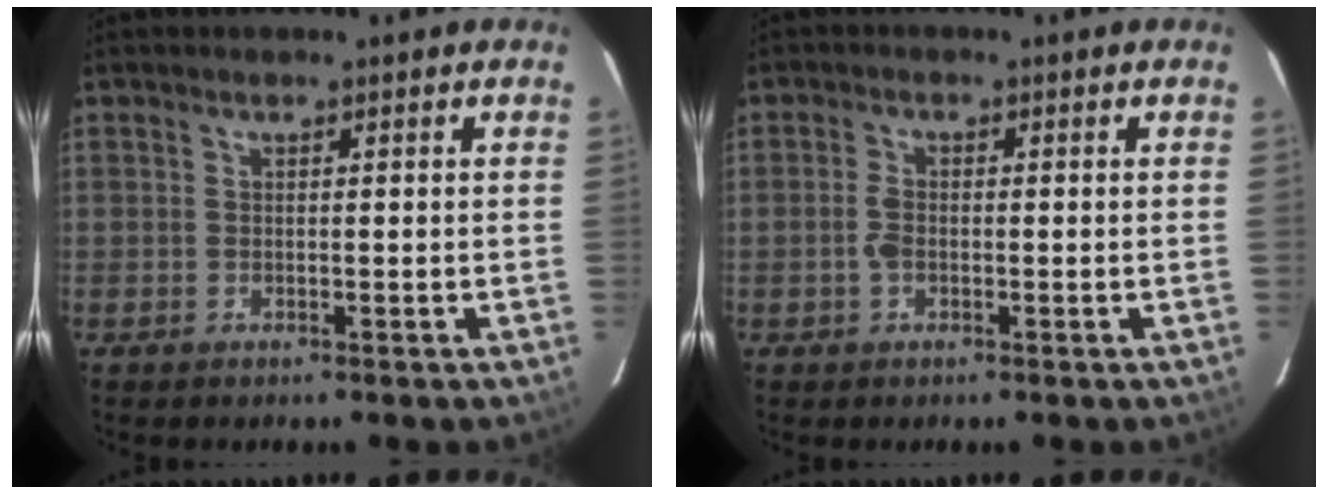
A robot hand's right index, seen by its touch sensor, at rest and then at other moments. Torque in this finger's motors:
{"motor_torque": [0.37, -0.07, 0.32, 0.05]}